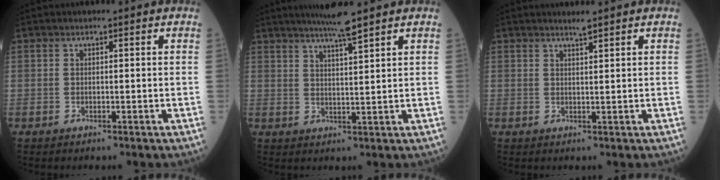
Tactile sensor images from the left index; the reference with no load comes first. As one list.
[{"total": 5.4, "force": [4.5, -0.9, 2.9], "torque": [-0.048, 0.004, 0.081]}, {"total": 1.3, "force": [1.2, -0.3, 0.5], "torque": [-0.012, -0.002, 0.025]}]